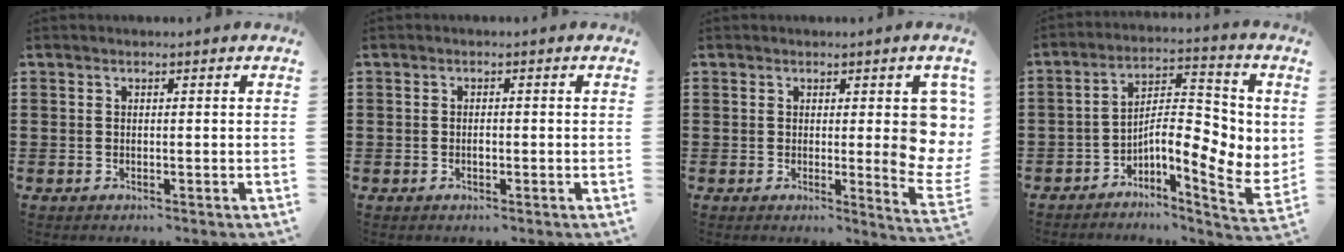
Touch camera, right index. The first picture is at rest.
{"total": 0.9, "force": [-0.3, 0.3, 0.8], "torque": [-0.016, -0.003, -0.004]}
{"total": 6.5, "force": [1.2, 2.1, 6.0], "torque": [-0.063, -0.014, 0.015]}
{"total": 8.4, "force": [-0.5, 3.1, 7.8], "torque": [-0.122, -0.023, -0.016]}